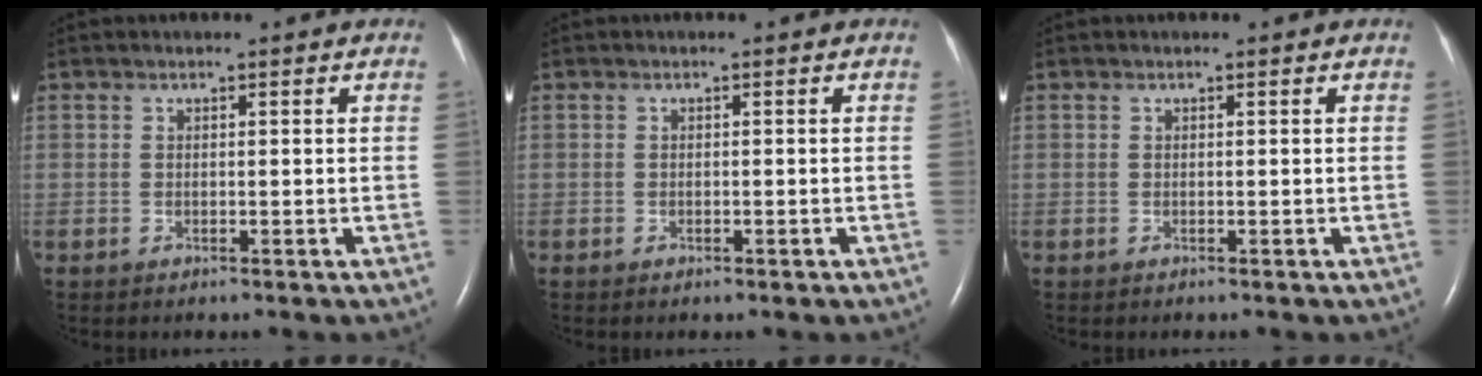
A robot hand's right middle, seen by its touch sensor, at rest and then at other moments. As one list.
[{"total": 0.6, "force": [-0.3, 0.3, 0.3], "torque": [-0.005, 0.001, -0.002]}, {"total": 0.0}]